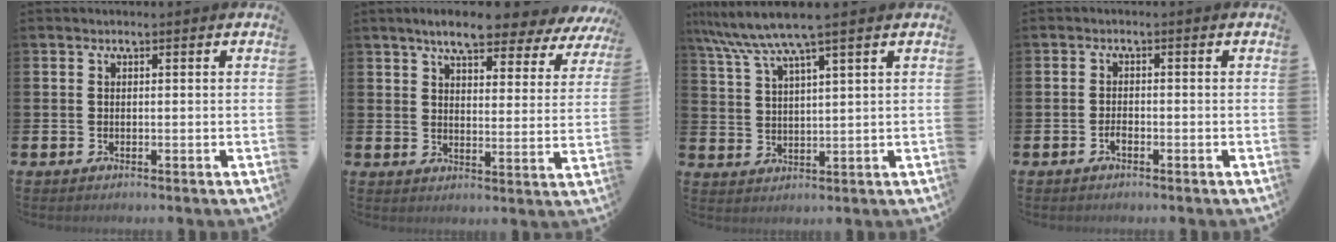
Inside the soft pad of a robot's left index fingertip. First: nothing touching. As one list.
[{"total": 7.5, "force": [6.7, 1.4, 3.0], "torque": [-0.068, -0.036, 0.113]}, {"total": 6.2, "force": [4.8, 0.1, 3.9], "torque": [-0.087, -0.012, 0.084]}, {"total": 1.2, "force": [-0.7, 0.5, 0.8], "torque": [-0.021, 0.002, -0.013]}]